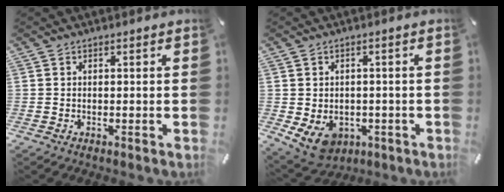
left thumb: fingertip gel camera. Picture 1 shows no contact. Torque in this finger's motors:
{"motor_torque": [1.09, 1.33, 0.72, 0.24, 0.07]}